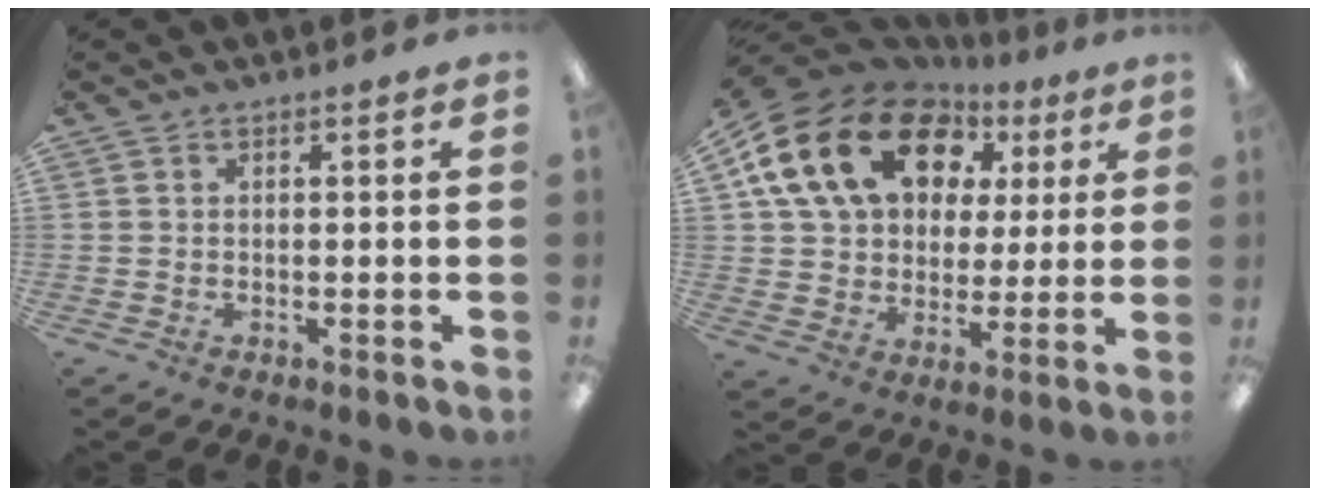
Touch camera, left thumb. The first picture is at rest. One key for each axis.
{"total": 22.3, "fx": 9.7, "fy": 15.8, "fz": 12.3, "tx": -0.235, "ty": -0.025, "tz": 0.182}